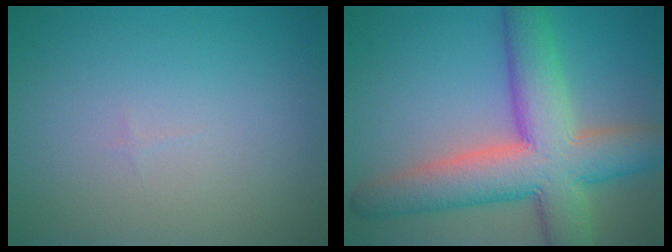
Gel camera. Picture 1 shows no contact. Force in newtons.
{"total": 10.4, "press": 10.4, "slide": 0.4}